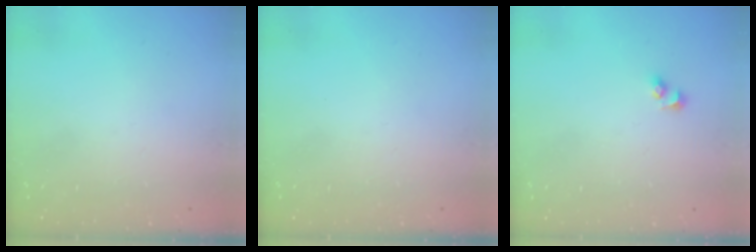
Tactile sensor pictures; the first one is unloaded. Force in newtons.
{"total": 0.0}
{"total": 2.7, "press": 2.5, "slide": 1.2}